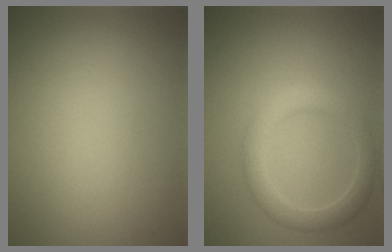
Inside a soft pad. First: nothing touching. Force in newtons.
{"total": 3.0, "press": 3.0, "slide": 0.2}